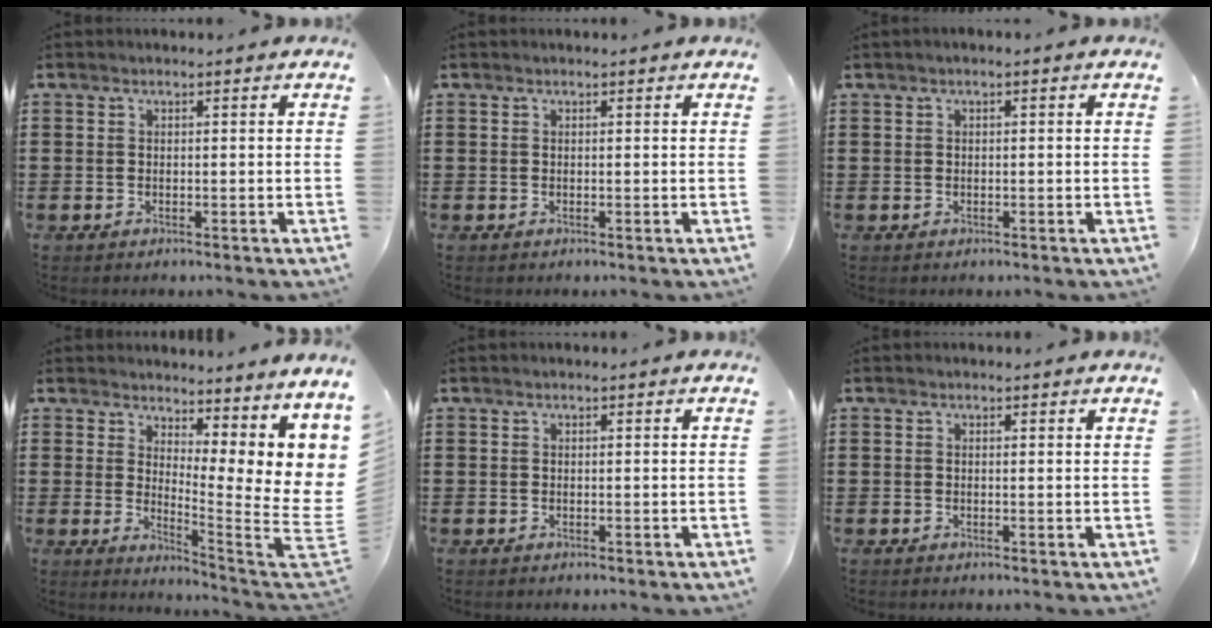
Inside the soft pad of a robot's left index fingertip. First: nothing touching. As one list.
[{"total": 0.0}, {"total": 0.5, "force": [-0.2, 0.1, 0.5], "torque": [-0.008, -0.002, -0.002]}, {"total": 6.4, "force": [4.4, 2.3, 4.1], "torque": [-0.060, -0.073, 0.078]}, {"total": 0.0}, {"total": 0.0}]